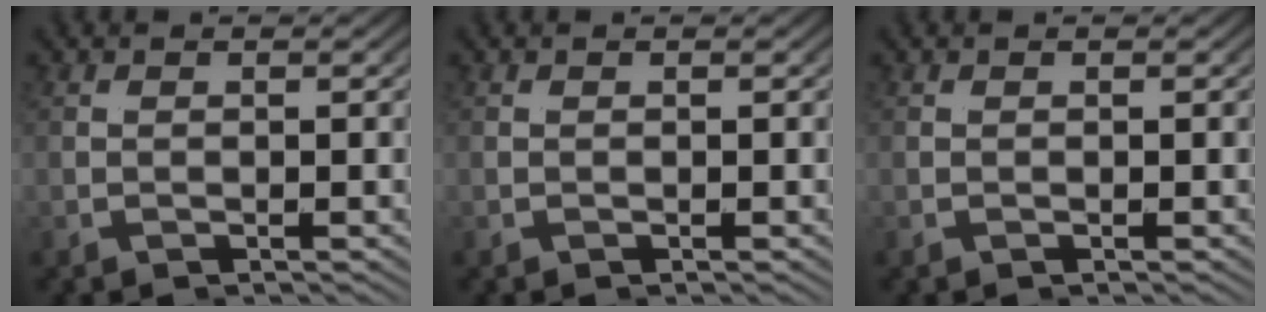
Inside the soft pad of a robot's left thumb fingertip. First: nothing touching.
{"total": 0.0}
{"total": 0.0}